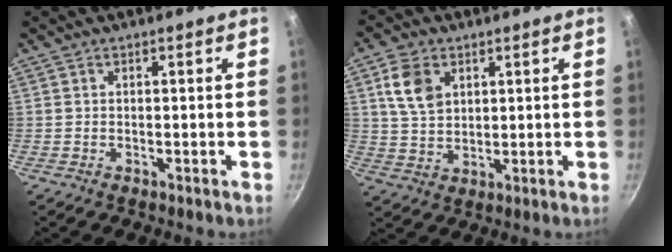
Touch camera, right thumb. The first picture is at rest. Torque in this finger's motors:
{"motor_torque": [0.19, 1.92, 1.26, -0.34, 0.15]}